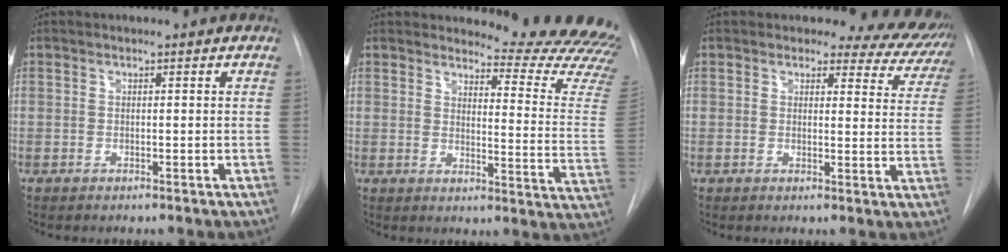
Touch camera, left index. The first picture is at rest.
{"total": 17.9, "force": [17.5, 1.4, 3.5], "torque": [-0.024, -0.151, 0.176]}
{"total": 9.4, "force": [8.5, 3.7, 1.3], "torque": [0.020, -0.032, 0.062]}